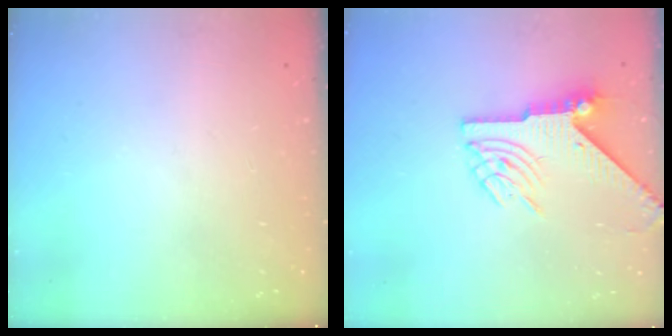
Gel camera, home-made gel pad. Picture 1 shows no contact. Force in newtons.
{"total": 7.9, "press": 7.9, "slide": 1.0}